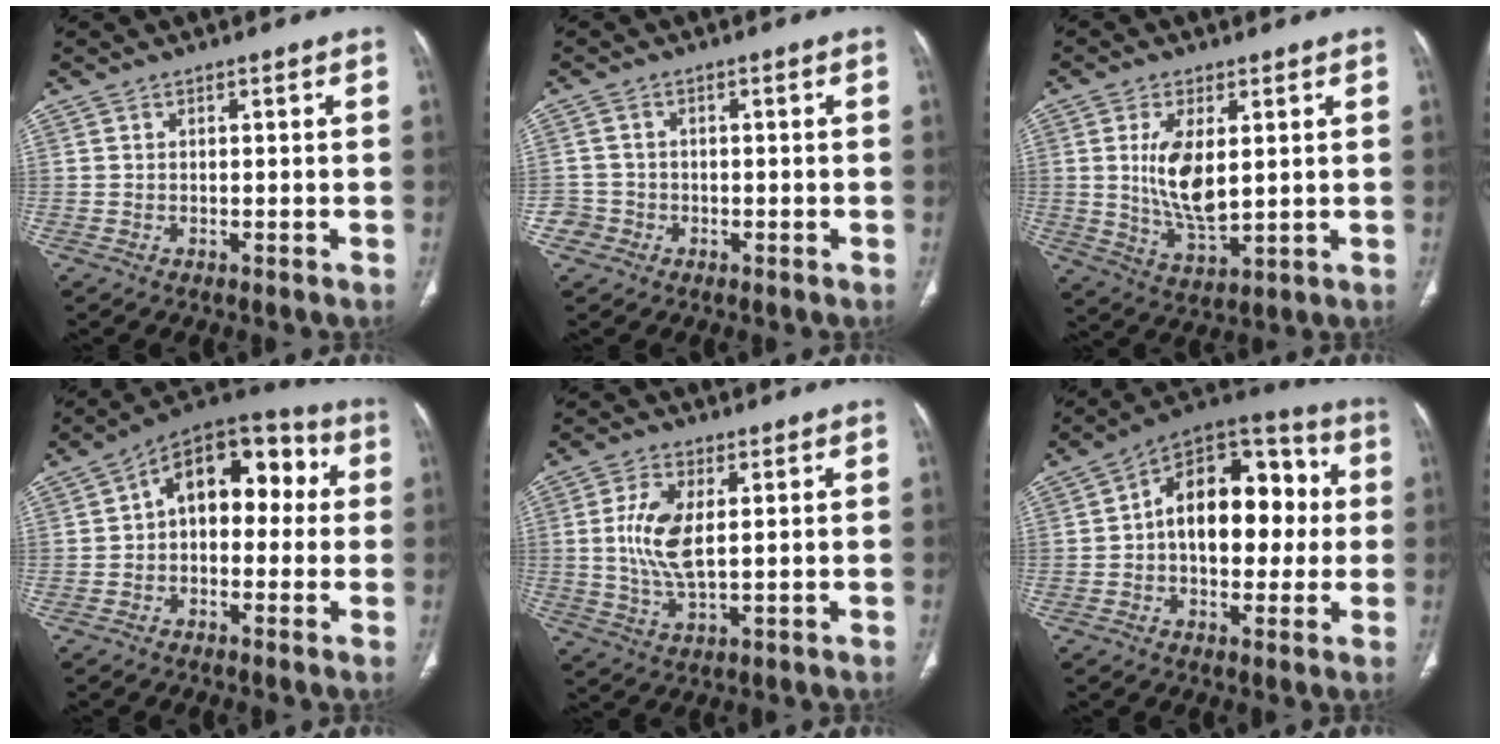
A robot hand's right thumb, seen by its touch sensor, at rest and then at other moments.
{"total": 2.8, "force": [-1.2, 2.5, -0.3], "torque": [0.016, 0.014, -0.028]}
{"total": 10.3, "force": [1.7, 4.8, 8.9], "torque": [-0.166, -0.021, 0.043]}
{"total": 14.5, "force": [1.7, 9.2, 11.1], "torque": [-0.113, 0.049, 0.009]}
{"total": 8.7, "force": [1.3, 3.9, 7.7], "torque": [-0.165, -0.009, 0.029]}
{"total": 18.9, "force": [1.2, 11.8, 14.8], "torque": [-0.175, 0.042, 0.010]}